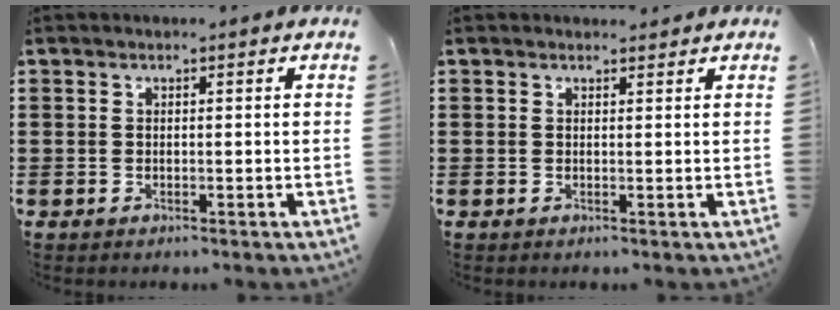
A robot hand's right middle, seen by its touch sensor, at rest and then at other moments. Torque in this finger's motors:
{"motor_torque": [0.37, -0.13, 0.00, 0.00]}